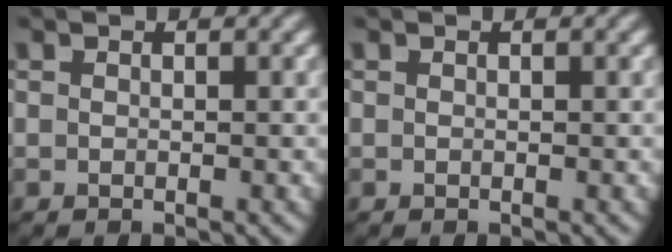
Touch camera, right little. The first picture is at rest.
{"total": 0.0}